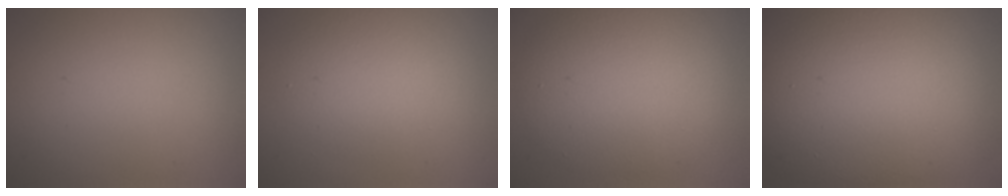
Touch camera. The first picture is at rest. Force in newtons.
{"total": 3.6, "press": 3.6, "slide": 0.3}
{"total": 7.8, "press": 7.8, "slide": 0.5}
{"total": 16.3, "press": 16.3, "slide": 1.1}